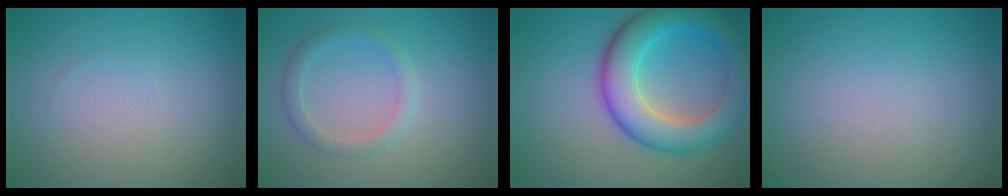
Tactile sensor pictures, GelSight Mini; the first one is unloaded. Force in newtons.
{"total": 1.9, "press": 1.9, "slide": 0.0}
{"total": 7.7, "press": 7.7, "slide": 0.2}
{"total": 0.0}